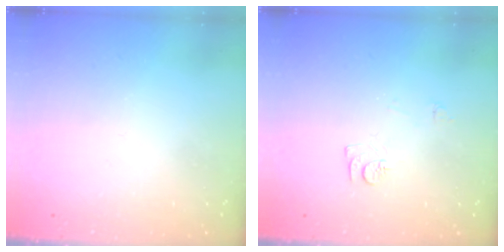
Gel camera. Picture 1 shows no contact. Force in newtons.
{"total": 7.7, "press": 7.7, "slide": 0.8}